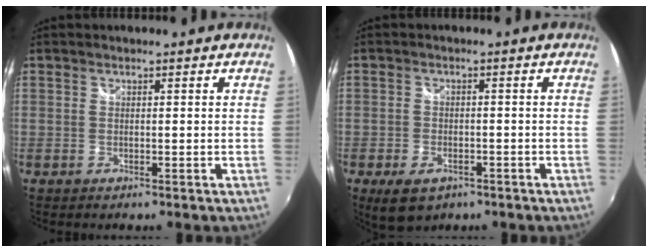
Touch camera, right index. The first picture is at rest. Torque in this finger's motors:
{"motor_torque": [0.70, -0.60, 0.07, 0.02]}